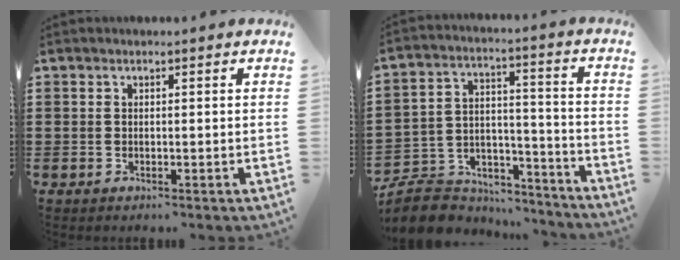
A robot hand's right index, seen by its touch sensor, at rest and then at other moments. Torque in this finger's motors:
{"motor_torque": [-1.14, 1.00, -1.05, -0.12]}